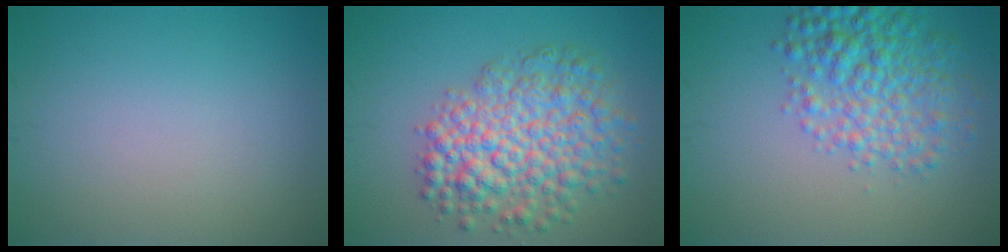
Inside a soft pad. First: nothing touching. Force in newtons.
{"total": 7.5, "press": 7.5, "slide": 0.2}
{"total": 5.5, "press": 5.5, "slide": 0.2}